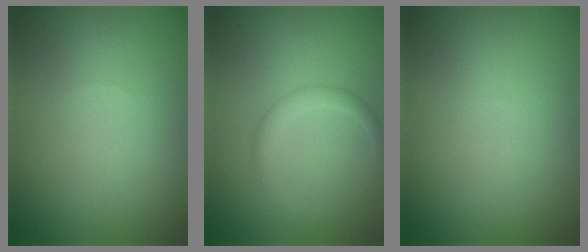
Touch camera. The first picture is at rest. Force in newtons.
{"total": 2.0, "press": 2.0, "slide": 0.2}
{"total": 0.0}